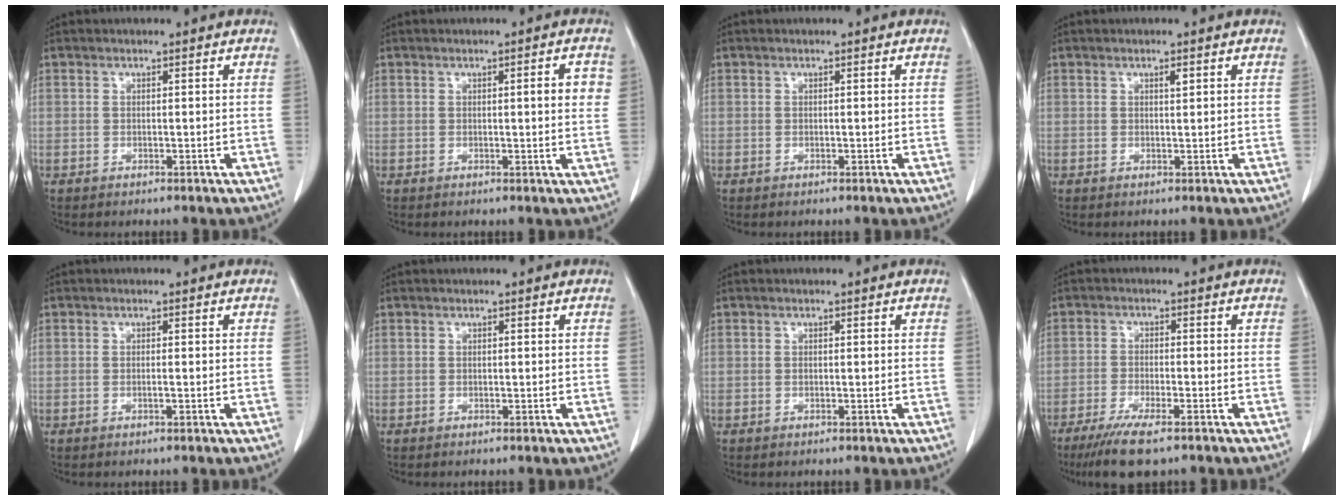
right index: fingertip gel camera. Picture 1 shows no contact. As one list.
[{"total": 2.9, "force": [0.6, 0.4, 2.8], "torque": [-0.035, 0.003, 0.006]}, {"total": 0.0}, {"total": 0.9, "force": [0.5, 0.2, 0.7], "torque": [-0.016, -0.001, 0.008]}, {"total": 0.6, "force": [-0.2, -0.2, 0.5], "torque": [-0.010, 0.000, -0.003]}, {"total": 0.0}, {"total": 0.0}, {"total": 7.6, "force": [-5.5, 1.1, 5.2], "torque": [-0.089, -0.018, -0.084]}]